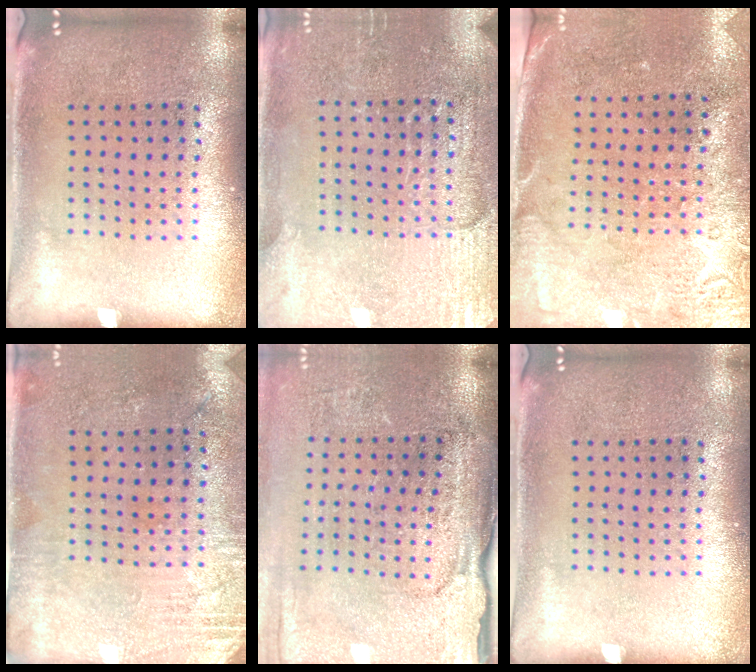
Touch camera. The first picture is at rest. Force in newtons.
{"total": 2.9, "press": 2.8, "slide": 0.2}
{"total": 2.7, "press": 2.3, "slide": 1.5}
{"total": 2.8, "press": 2.4, "slide": 1.5}
{"total": 4.2, "press": 3.6, "slide": 2.1}
{"total": 0.0}